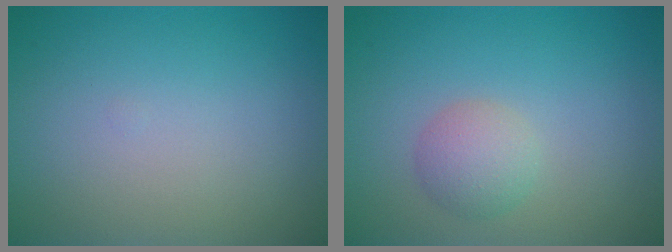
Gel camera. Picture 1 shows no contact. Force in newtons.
{"total": 2.3, "press": 2.3, "slide": 0.1}